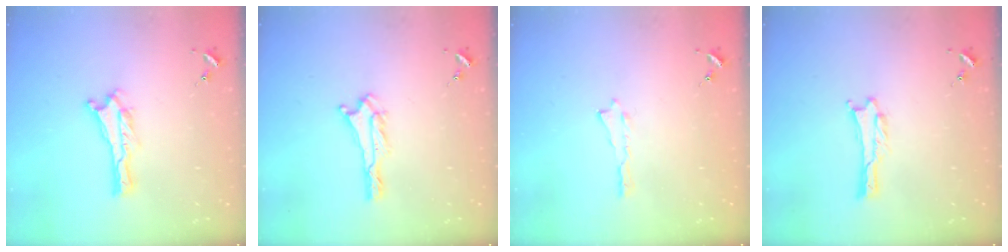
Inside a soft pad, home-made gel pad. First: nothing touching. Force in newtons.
{"total": 0.6, "press": 0.6, "slide": 0.1}
{"total": 0.0}
{"total": 0.6, "press": 0.6, "slide": 0.1}